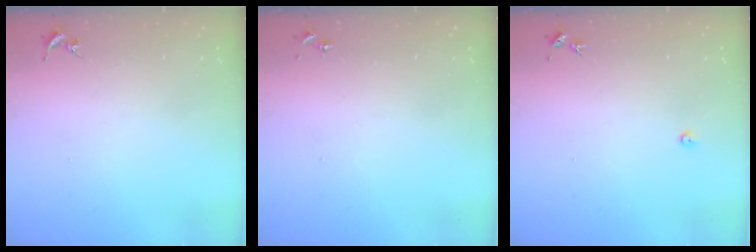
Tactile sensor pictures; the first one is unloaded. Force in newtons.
{"total": 0.0}
{"total": 2.2, "press": 2.2, "slide": 0.3}